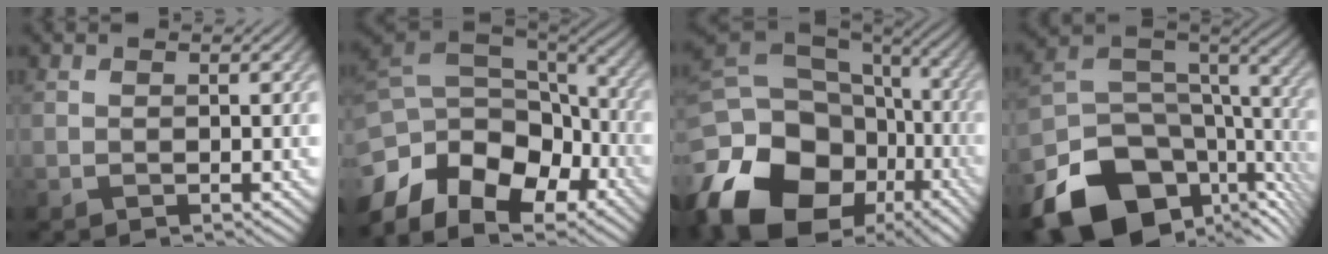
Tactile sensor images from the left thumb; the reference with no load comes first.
{"total": 15.8, "force": [-7.7, 9.8, 9.6], "torque": [-0.256, -0.027, -0.117]}
{"total": 21.9, "force": [-9.9, 15.5, 11.8], "torque": [-0.283, -0.031, -0.141]}
{"total": 17.2, "force": [-8.5, 10.8, 10.4], "torque": [-0.241, -0.050, -0.118]}